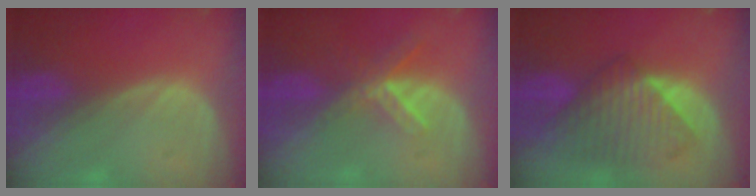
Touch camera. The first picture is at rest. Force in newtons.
{"total": 5.8, "press": 5.0, "slide": 2.9}
{"total": 8.7, "press": 8.1, "slide": 3.1}